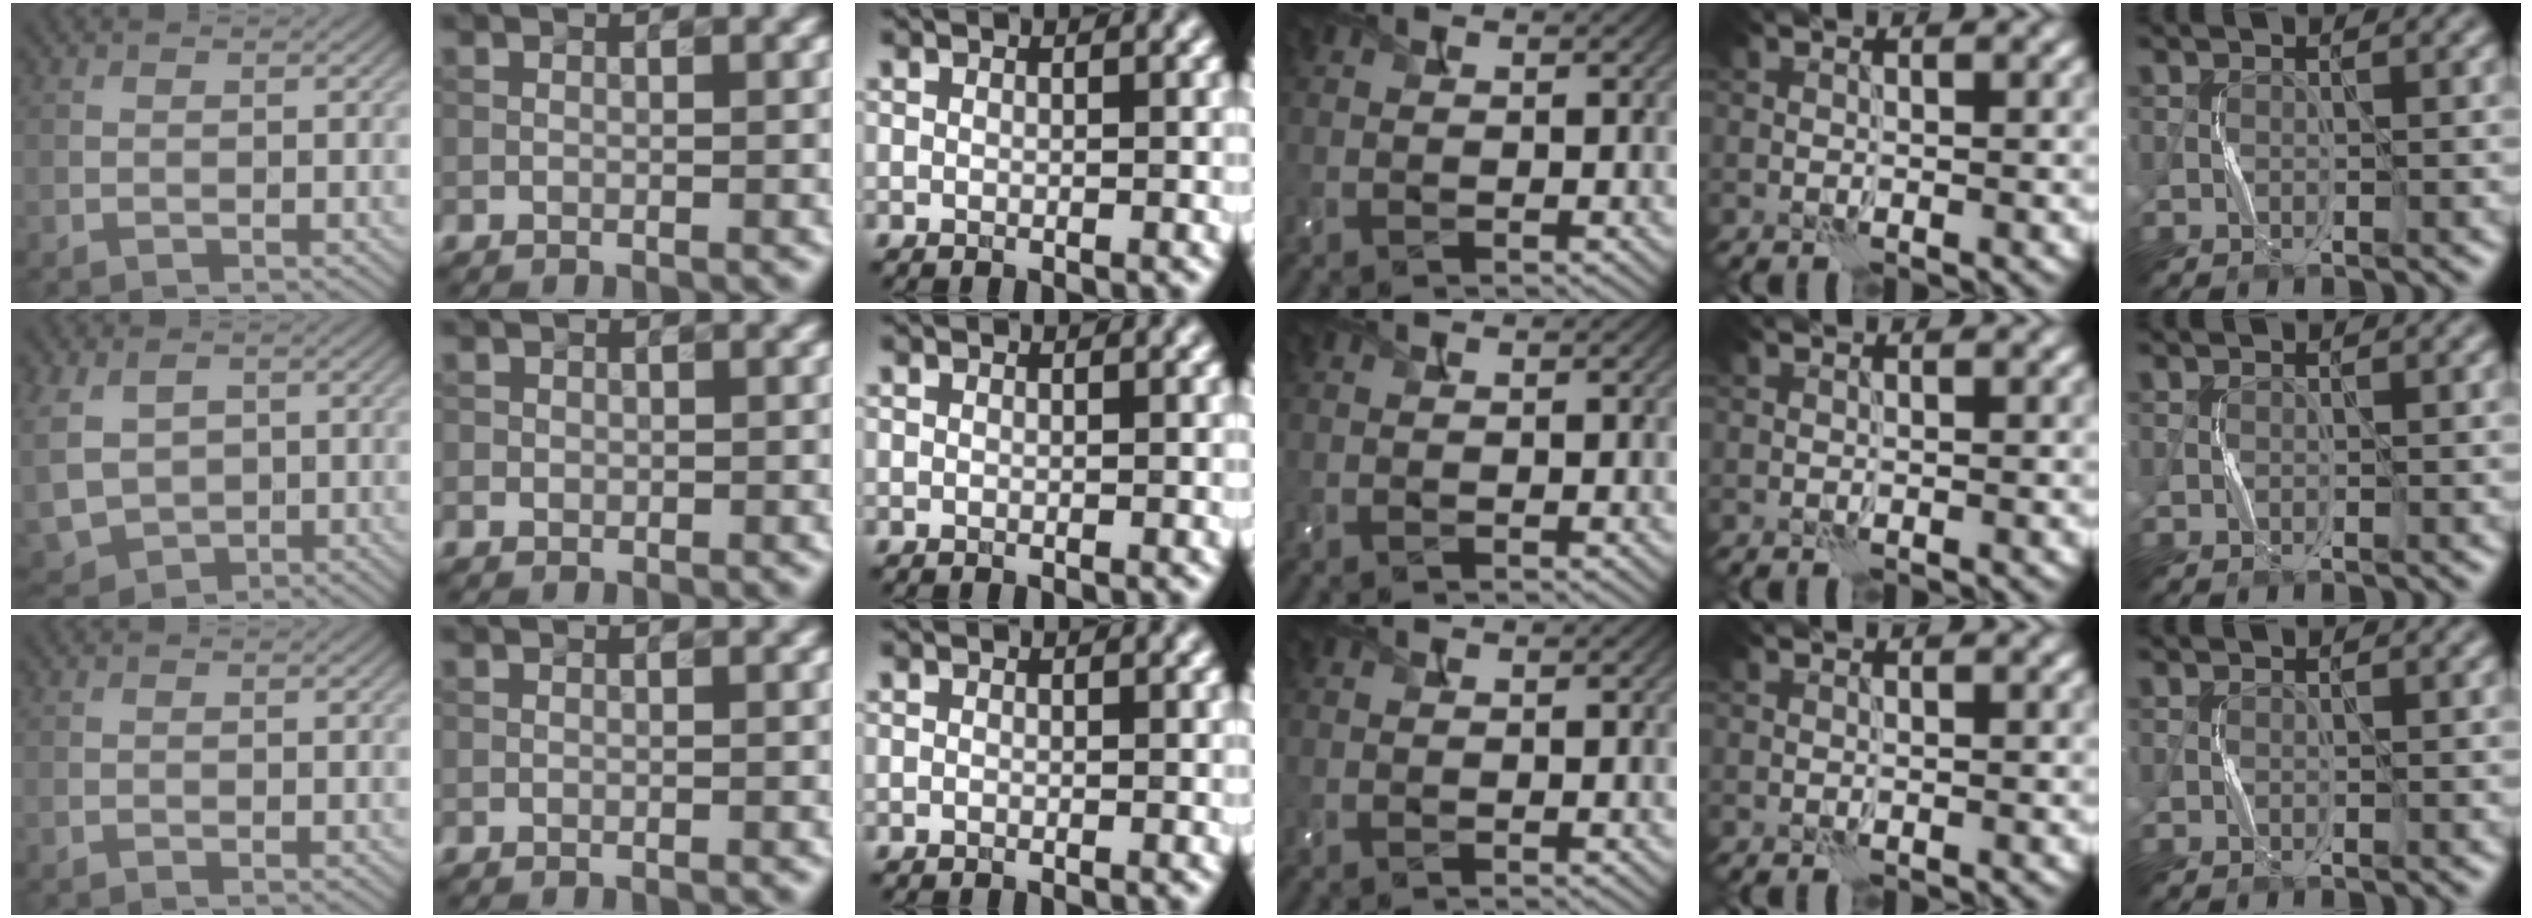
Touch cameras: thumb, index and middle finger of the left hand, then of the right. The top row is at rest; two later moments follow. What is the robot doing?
{"motion": "squeeze", "object": "bubble wrap"}